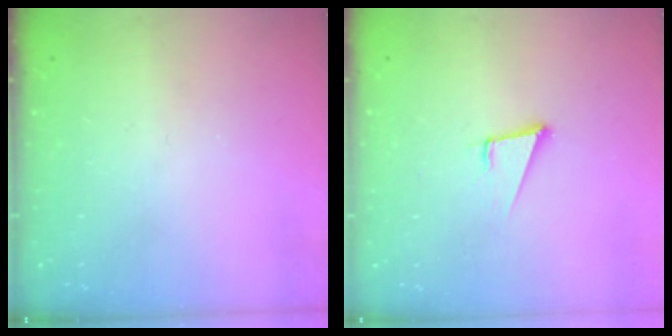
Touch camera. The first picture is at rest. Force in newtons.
{"total": 4.3, "press": 3.4, "slide": 2.6}